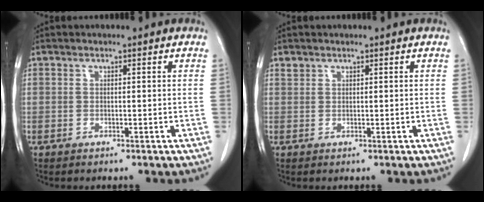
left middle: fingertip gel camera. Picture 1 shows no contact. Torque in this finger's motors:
{"motor_torque": [0.10, -0.10, 0.08, 0.00]}